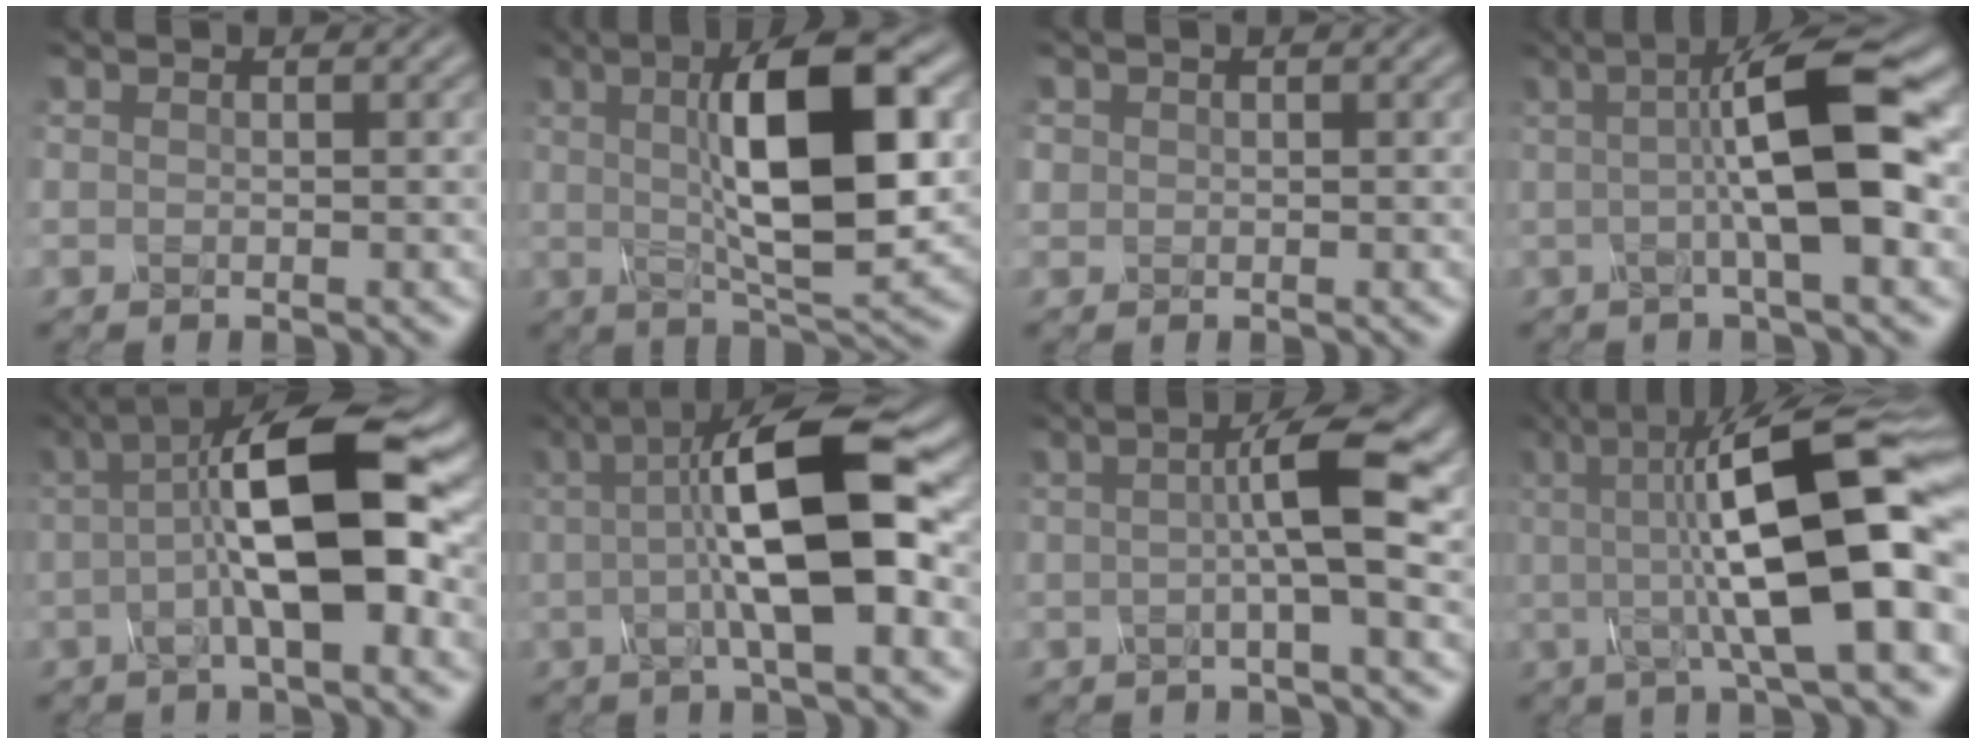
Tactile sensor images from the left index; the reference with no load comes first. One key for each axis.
{"total": 11.6, "fx": 1.9, "fy": 3.4, "fz": 10.9, "tx": -0.162, "ty": 0.008, "tz": 0.031}
{"total": 0.8, "fx": 0.2, "fy": 0.8, "fz": 0.1, "tx": 0.003, "ty": -0.001, "tz": 0.002}
{"total": 8.7, "fx": 0.7, "fy": 1.7, "fz": 8.5, "tx": -0.116, "ty": 0.011, "tz": 0.004}
{"total": 9.2, "fx": 0.5, "fy": 2.4, "fz": 8.9, "tx": -0.139, "ty": 0.014, "tz": 0.000}
{"total": 10.2, "fx": 0.7, "fy": 2.5, "fz": 9.9, "tx": -0.149, "ty": 0.015, "tz": 0.007}
{"total": 5.6, "fx": 0.6, "fy": 0.9, "fz": 5.5, "tx": -0.085, "ty": 0.010, "tz": 0.003}
{"total": 13.7, "fx": 0.8, "fy": 3.5, "fz": 13.2, "tx": -0.189, "ty": 0.018, "tz": 0.004}